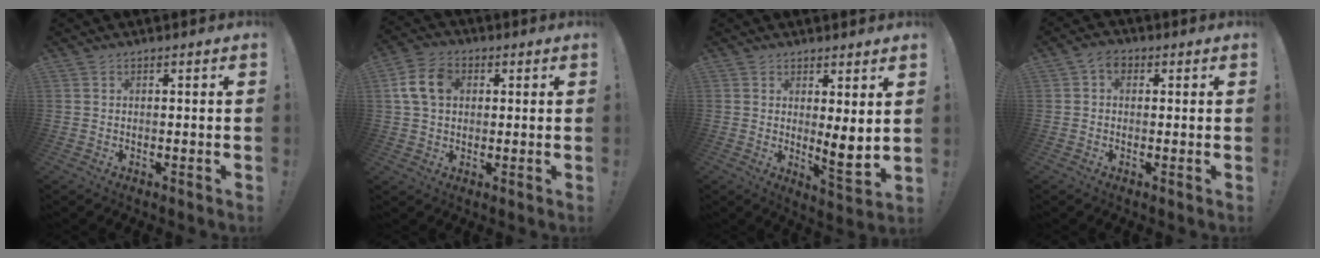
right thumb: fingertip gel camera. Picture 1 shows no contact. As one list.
[{"total": 10.6, "force": [2.4, 7.9, 6.7], "torque": [-0.113, 0.014, 0.049]}, {"total": 6.3, "force": [1.9, 1.0, 5.9], "torque": [-0.061, -0.040, 0.033]}, {"total": 3.7, "force": [0.5, 2.8, 2.4], "torque": [-0.040, 0.003, 0.010]}]